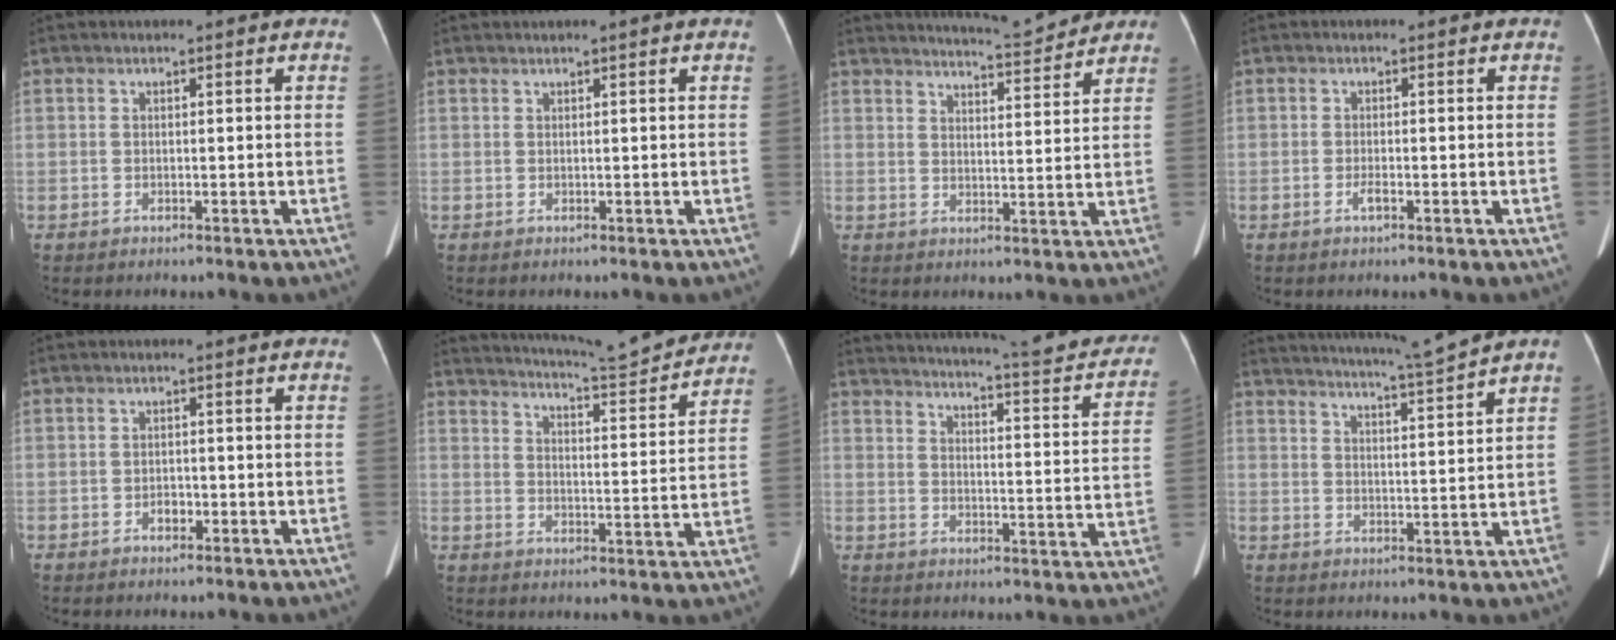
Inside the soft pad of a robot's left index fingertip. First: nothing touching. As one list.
[{"total": 1.1, "force": [0.8, -0.3, 0.7], "torque": [-0.018, 0.008, 0.019]}, {"total": 8.4, "force": [8.1, 0.5, 2.3], "torque": [-0.037, 0.003, 0.108]}, {"total": 1.9, "force": [-1.8, 0.1, 0.5], "torque": [-0.015, 0.000, -0.026]}, {"total": 2.2, "force": [-2.0, 0.9, 0.5], "torque": [-0.007, 0.004, -0.027]}, {"total": 14.5, "force": [13.8, 0.1, 4.6], "torque": [-0.078, -0.024, 0.183]}, {"total": 26.3, "force": [23.1, 3.6, 12.0], "torque": [-0.172, -0.049, 0.269]}, {"total": 8.6, "force": [7.7, -2.3, 3.0], "torque": [-0.057, -0.022, 0.121]}]